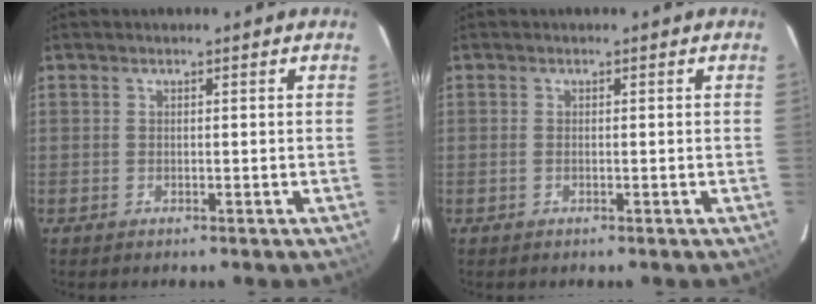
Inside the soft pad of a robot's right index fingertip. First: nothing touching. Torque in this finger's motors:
{"motor_torque": [-0.08, 0.07, -0.04, -0.01]}